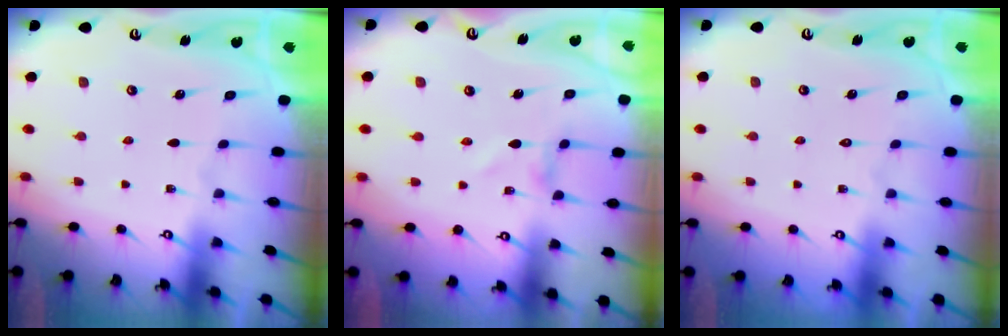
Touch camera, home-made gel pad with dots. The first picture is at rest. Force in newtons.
{"total": 0.0}
{"total": 1.7, "press": 1.7, "slide": 0.1}